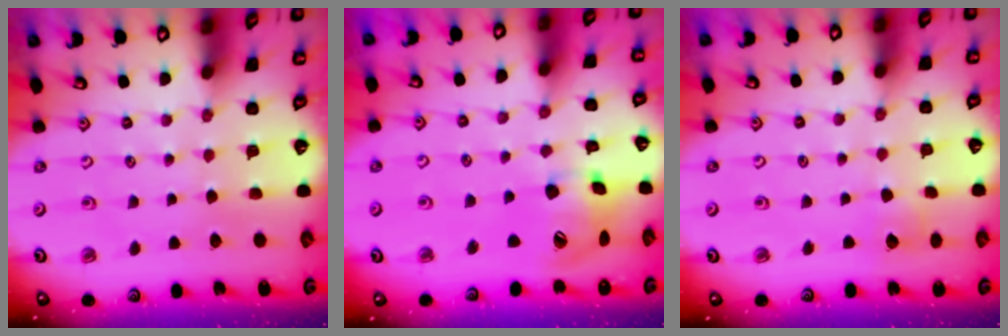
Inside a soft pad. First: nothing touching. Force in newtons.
{"total": 14.4, "press": 14.3, "slide": 2.2}
{"total": 5.6, "press": 5.6, "slide": 0.6}